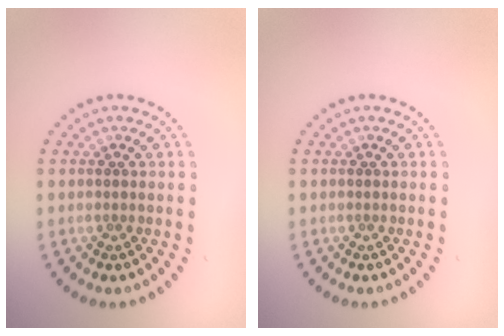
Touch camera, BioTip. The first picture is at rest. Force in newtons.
{"total": 0.0}